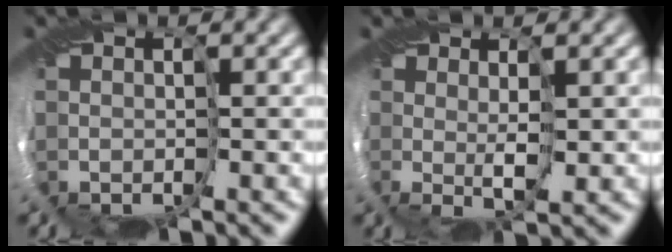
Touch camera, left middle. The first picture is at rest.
{"total": 1.6, "force": [1.0, -1.2, 0.0], "torque": [-0.006, -0.004, 0.021]}